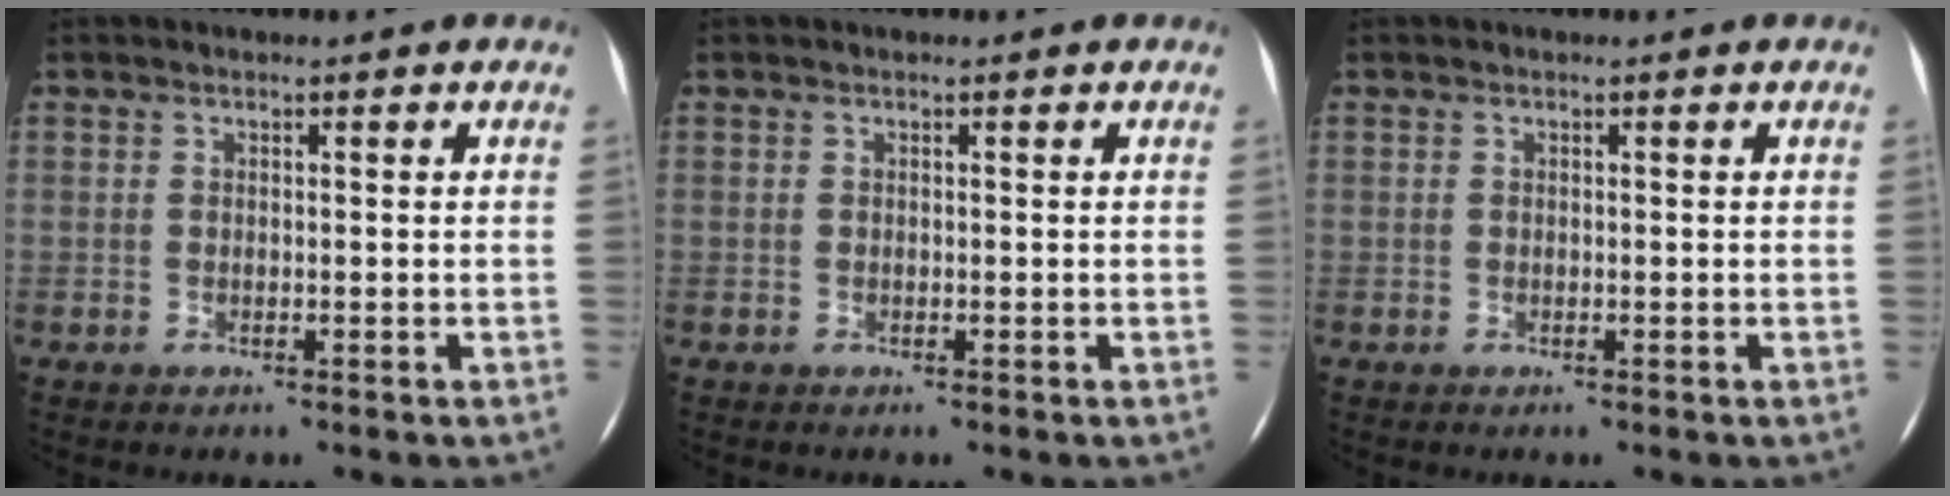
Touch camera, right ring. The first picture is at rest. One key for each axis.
{"total": 0.0}
{"total": 0.0}